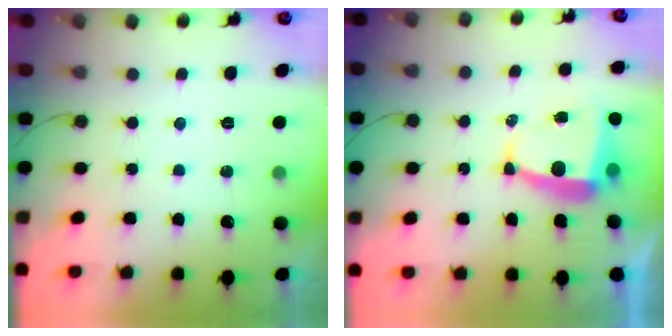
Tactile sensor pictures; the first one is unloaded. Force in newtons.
{"total": 6.5, "press": 6.5, "slide": 0.6}